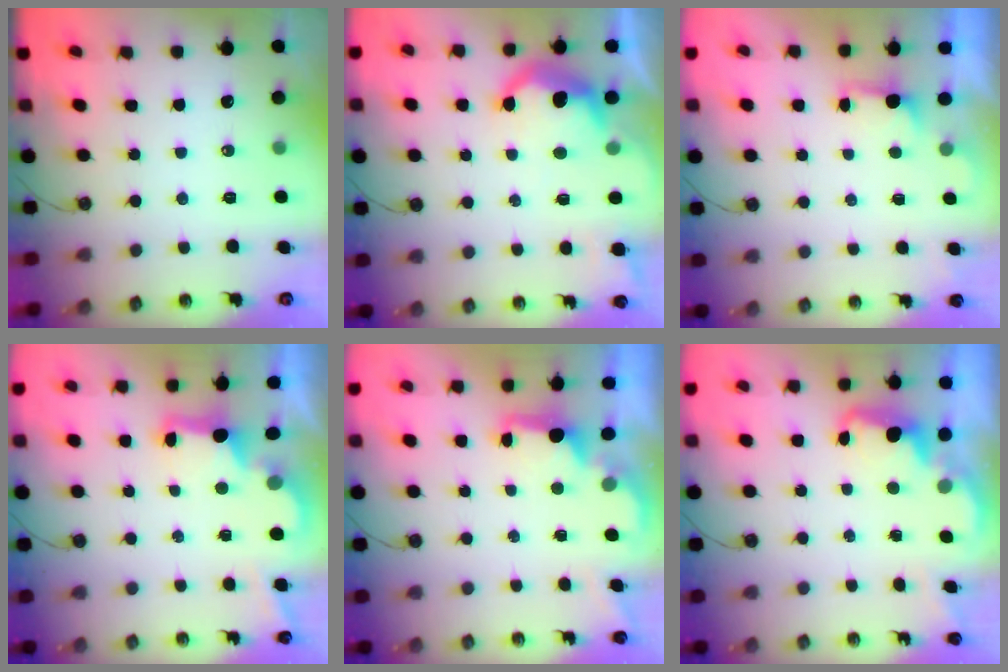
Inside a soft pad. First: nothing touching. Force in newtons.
{"total": 12.2, "press": 12.2, "slide": 0.8}
{"total": 0.9, "press": 0.5, "slide": 0.8}
{"total": 2.8, "press": 2.7, "slide": 0.9}
{"total": 2.1, "press": 2.0, "slide": 0.8}
{"total": 2.3, "press": 2.2, "slide": 0.7}